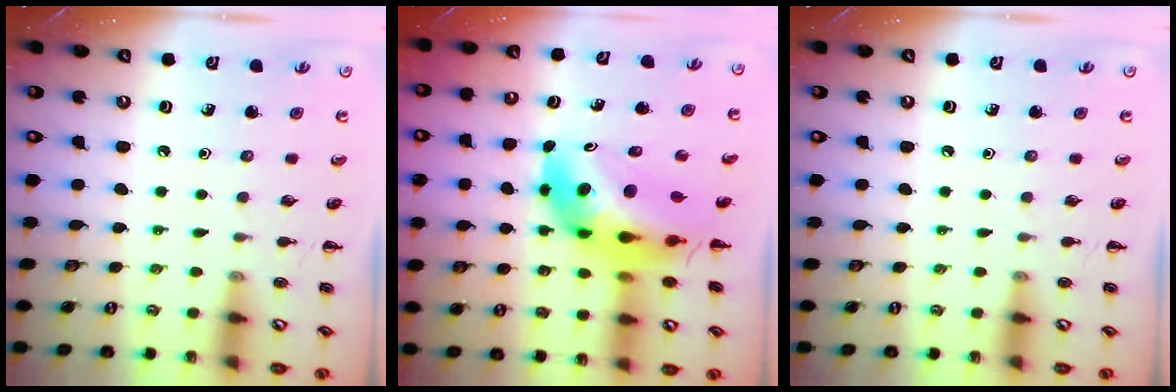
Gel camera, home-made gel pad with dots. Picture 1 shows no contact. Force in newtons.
{"total": 11.3, "press": 10.8, "slide": 3.5}
{"total": 0.0}